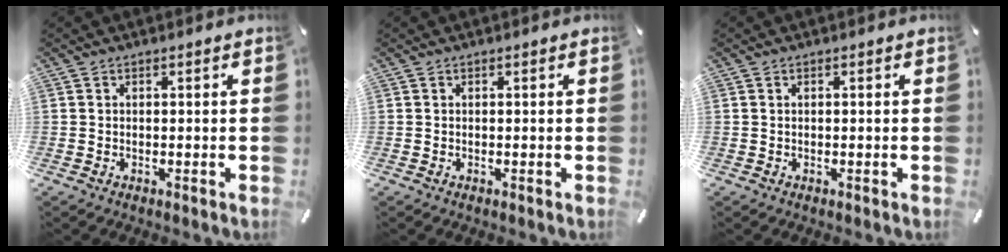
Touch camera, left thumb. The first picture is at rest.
{"total": 0.0}
{"total": 0.0}